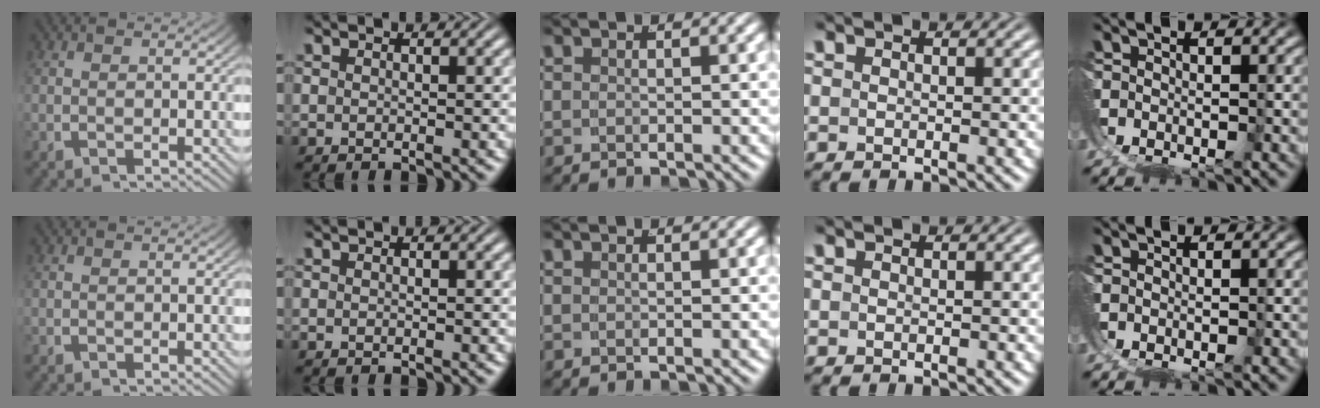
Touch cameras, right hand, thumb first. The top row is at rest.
{}